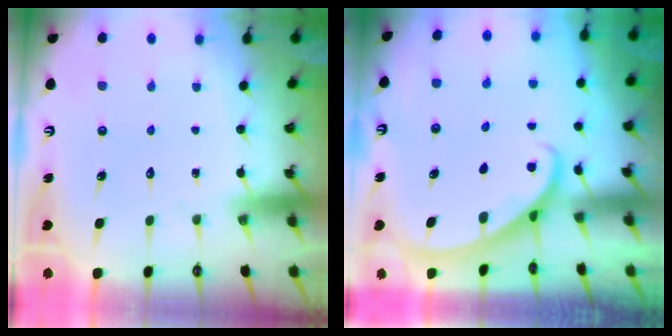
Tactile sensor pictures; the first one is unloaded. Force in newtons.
{"total": 2.3, "press": 2.3, "slide": 0.1}